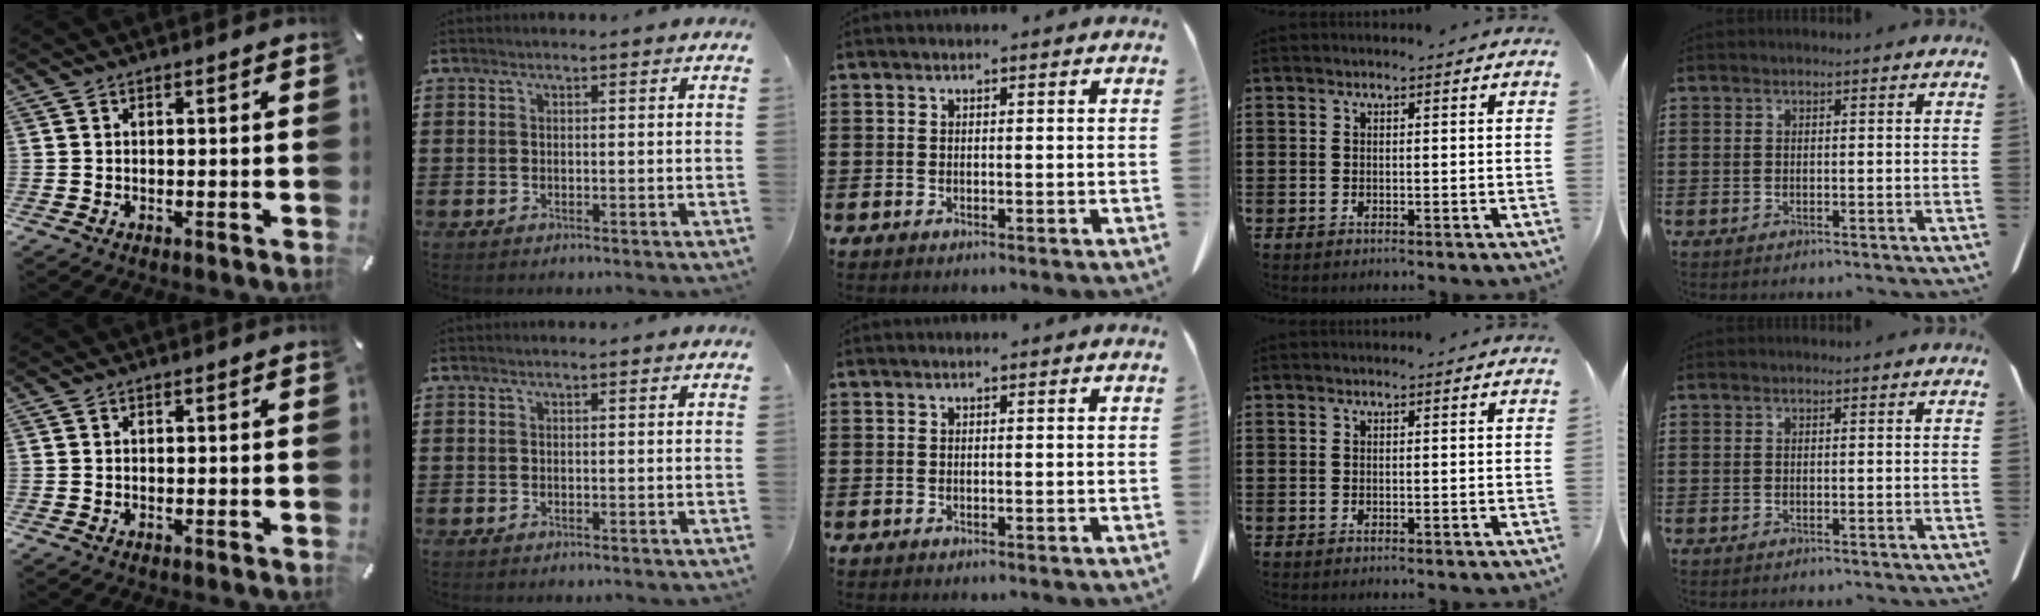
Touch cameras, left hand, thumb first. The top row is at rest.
{}